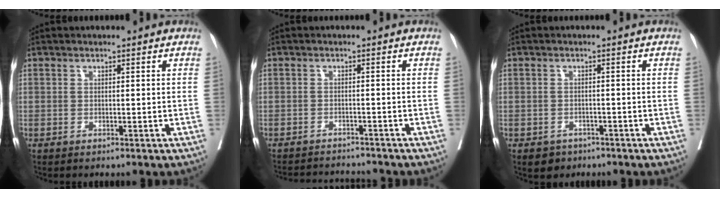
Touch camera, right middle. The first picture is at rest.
{"total": 7.2, "force": [-7.1, 0.5, 1.2], "torque": [-0.013, -0.001, -0.100]}
{"total": 2.0, "force": [-1.2, 1.5, 0.3], "torque": [-0.005, 0.004, -0.013]}